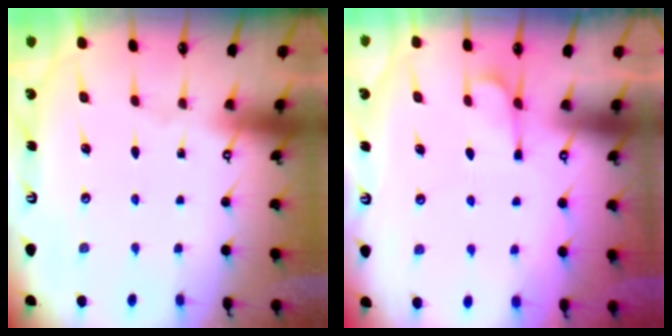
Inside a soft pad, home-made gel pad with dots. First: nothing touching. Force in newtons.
{"total": 1.3, "press": 0.2, "slide": 1.3}